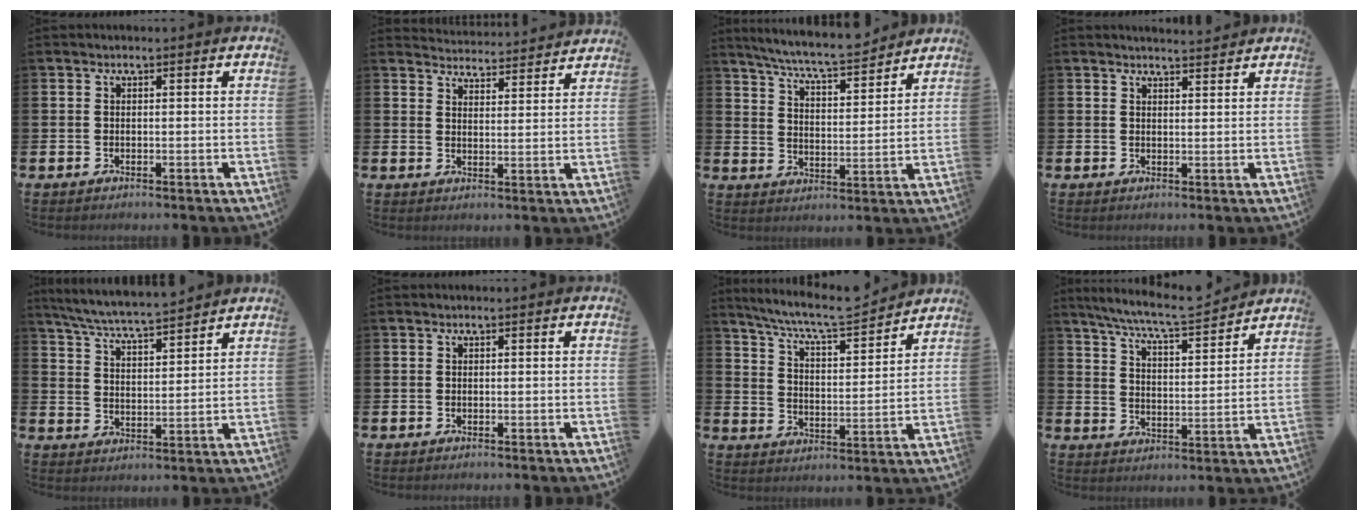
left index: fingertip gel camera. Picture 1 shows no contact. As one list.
[{"total": 4.4, "force": [4.4, 0.3, -0.2], "torque": [-0.010, -0.035, 0.079]}, {"total": 7.4, "force": [7.1, 0.0, 2.2], "torque": [-0.071, -0.044, 0.125]}, {"total": 2.7, "force": [2.7, 0.0, 0.0], "torque": [0.004, -0.018, 0.047]}, {"total": 6.5, "force": [6.3, 0.0, 1.7], "torque": [-0.058, -0.039, 0.111]}, {"total": 0.0}, {"total": 8.3, "force": [7.7, 0.8, 2.9], "torque": [-0.088, -0.047, 0.134]}, {"total": 7.9, "force": [7.4, 0.3, 2.8], "torque": [-0.083, -0.043, 0.131]}]